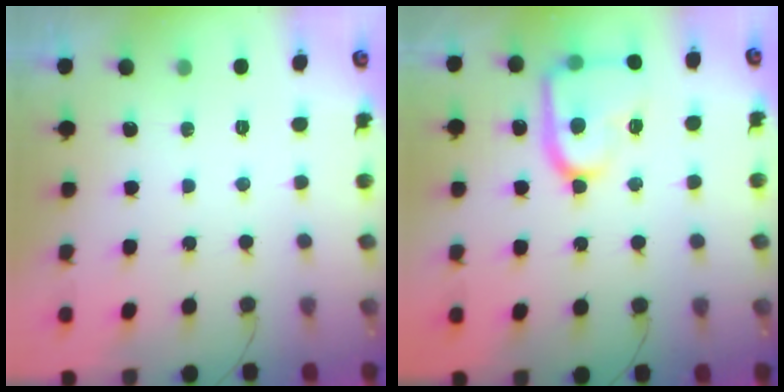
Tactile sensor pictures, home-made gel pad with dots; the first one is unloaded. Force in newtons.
{"total": 17.0, "press": 16.9, "slide": 1.6}